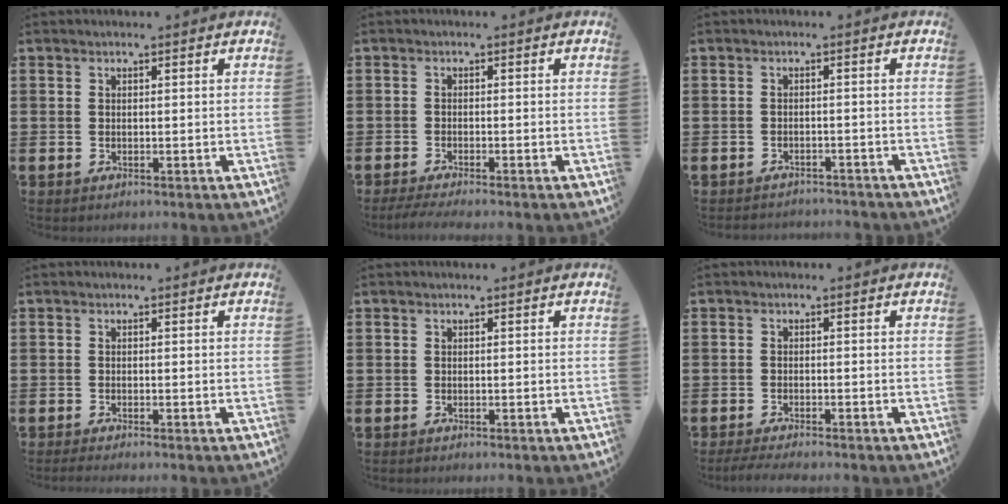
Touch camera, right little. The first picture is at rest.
{"total": 1.4, "force": [-1.1, 0.0, 0.9], "torque": [-0.014, -0.001, -0.020]}
{"total": 1.3, "force": [-1.3, 0.1, -0.1], "torque": [-0.004, 0.004, -0.028]}
{"total": 0.7, "force": [-0.5, 0.0, 0.5], "torque": [-0.007, -0.002, -0.010]}
{"total": 0.0}
{"total": 1.5, "force": [-1.3, 0.0, 0.7], "torque": [-0.011, 0.002, -0.026]}